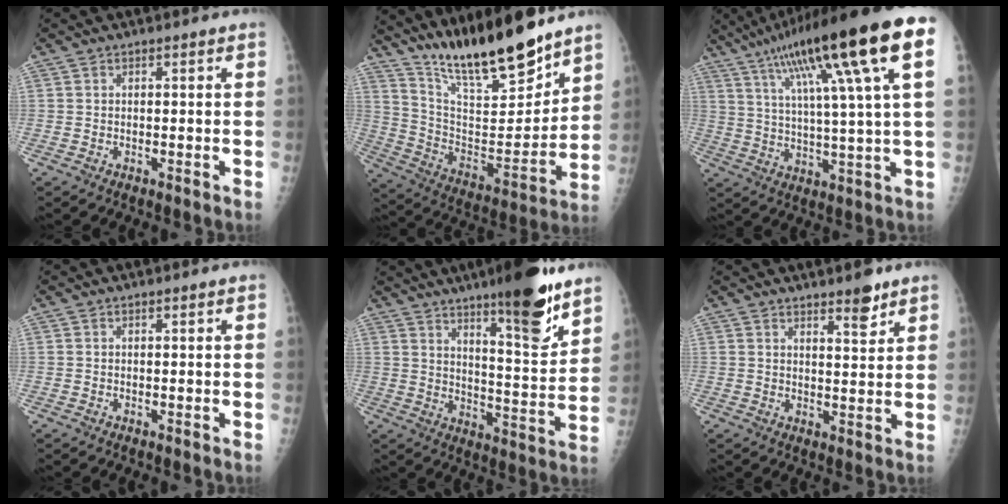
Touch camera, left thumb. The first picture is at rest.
{"total": 20.3, "force": [16.6, 4.3, 10.8], "torque": [-0.147, -0.104, 0.295]}
{"total": 23.7, "force": [10.8, 2.3, 20.9], "torque": [-0.339, 0.000, 0.169]}
{"total": 0.0}
{"total": 16.2, "force": [11.1, 2.9, 11.5], "torque": [-0.143, -0.080, 0.172]}
{"total": 4.6, "force": [3.4, 1.2, 2.8], "torque": [-0.028, -0.027, 0.050]}